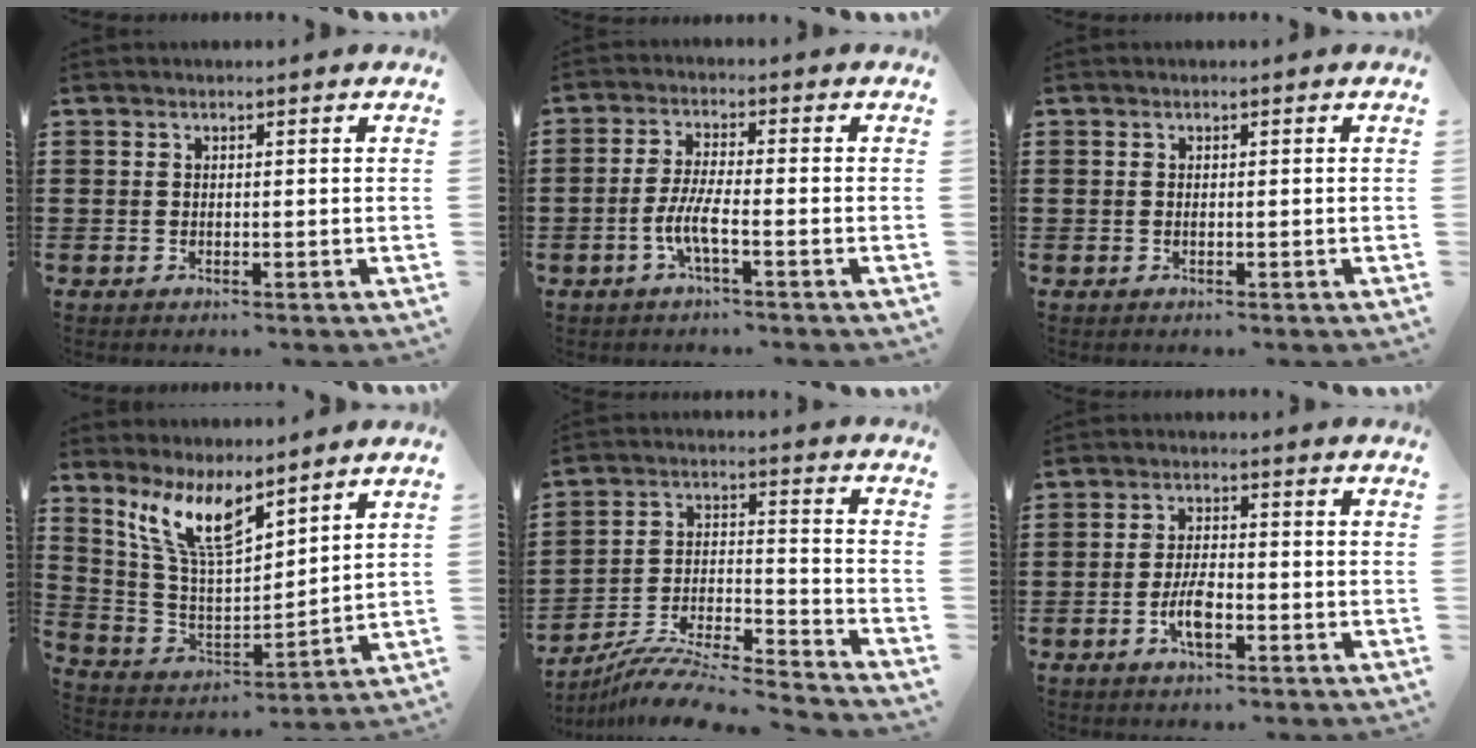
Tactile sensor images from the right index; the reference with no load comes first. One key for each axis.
{"total": 5.1, "fx": -2.3, "fy": 0.8, "fz": 4.5, "tx": -0.104, "ty": -0.011, "tz": -0.050}
{"total": 0.0}
{"total": 10.5, "fx": 7.6, "fy": 2.9, "fz": 6.6, "tx": -0.158, "ty": -0.030, "tz": 0.138}
{"total": 8.7, "fx": -8.1, "fy": 0.5, "fz": 2.9, "tx": -0.050, "ty": 0.006, "tz": -0.164}
{"total": 4.7, "fx": -1.9, "fy": 1.6, "fz": 4.0, "tx": -0.089, "ty": -0.001, "tz": -0.039}